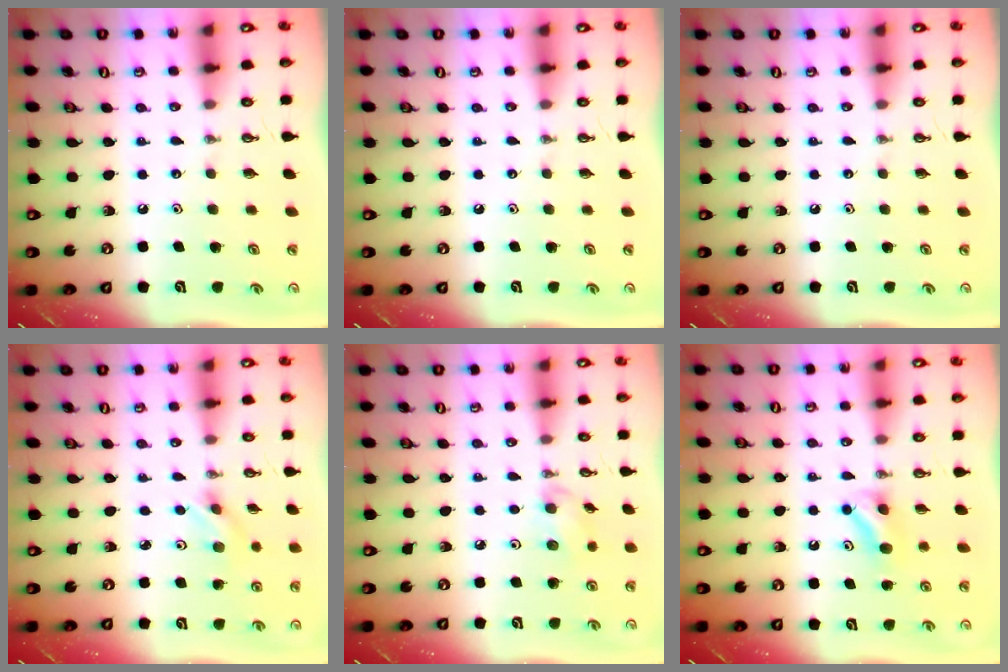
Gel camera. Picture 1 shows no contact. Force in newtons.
{"total": 0.0}
{"total": 0.0}
{"total": 2.6, "press": 2.4, "slide": 0.8}
{"total": 5.4, "press": 5.2, "slide": 1.5}
{"total": 5.0, "press": 4.8, "slide": 1.4}